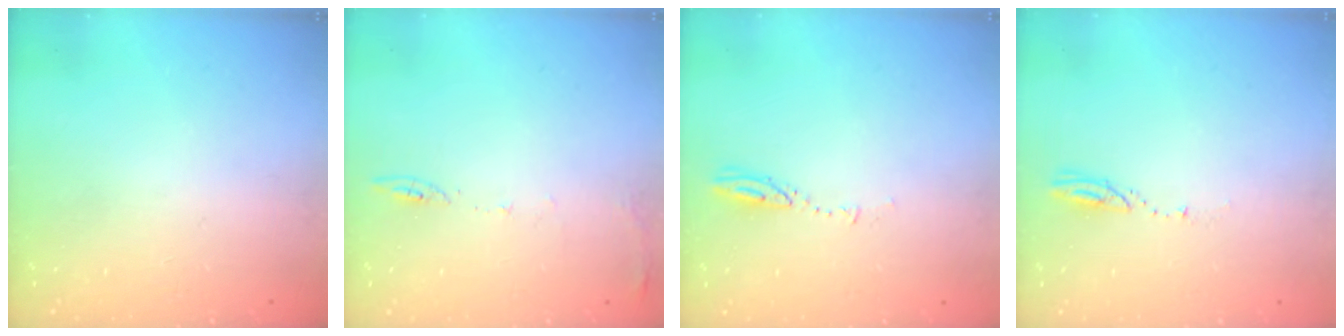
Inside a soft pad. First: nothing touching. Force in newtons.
{"total": 6.5, "press": 6.5, "slide": 0.9}
{"total": 2.9, "press": 2.9, "slide": 0.3}
{"total": 3.6, "press": 3.6, "slide": 0.4}